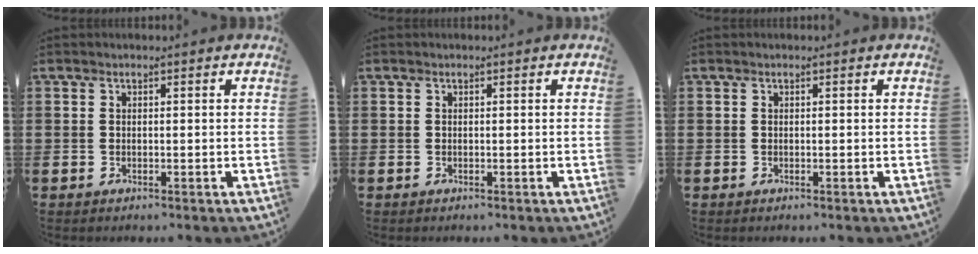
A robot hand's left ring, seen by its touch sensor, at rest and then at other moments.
{"total": 0.0}
{"total": 0.0}